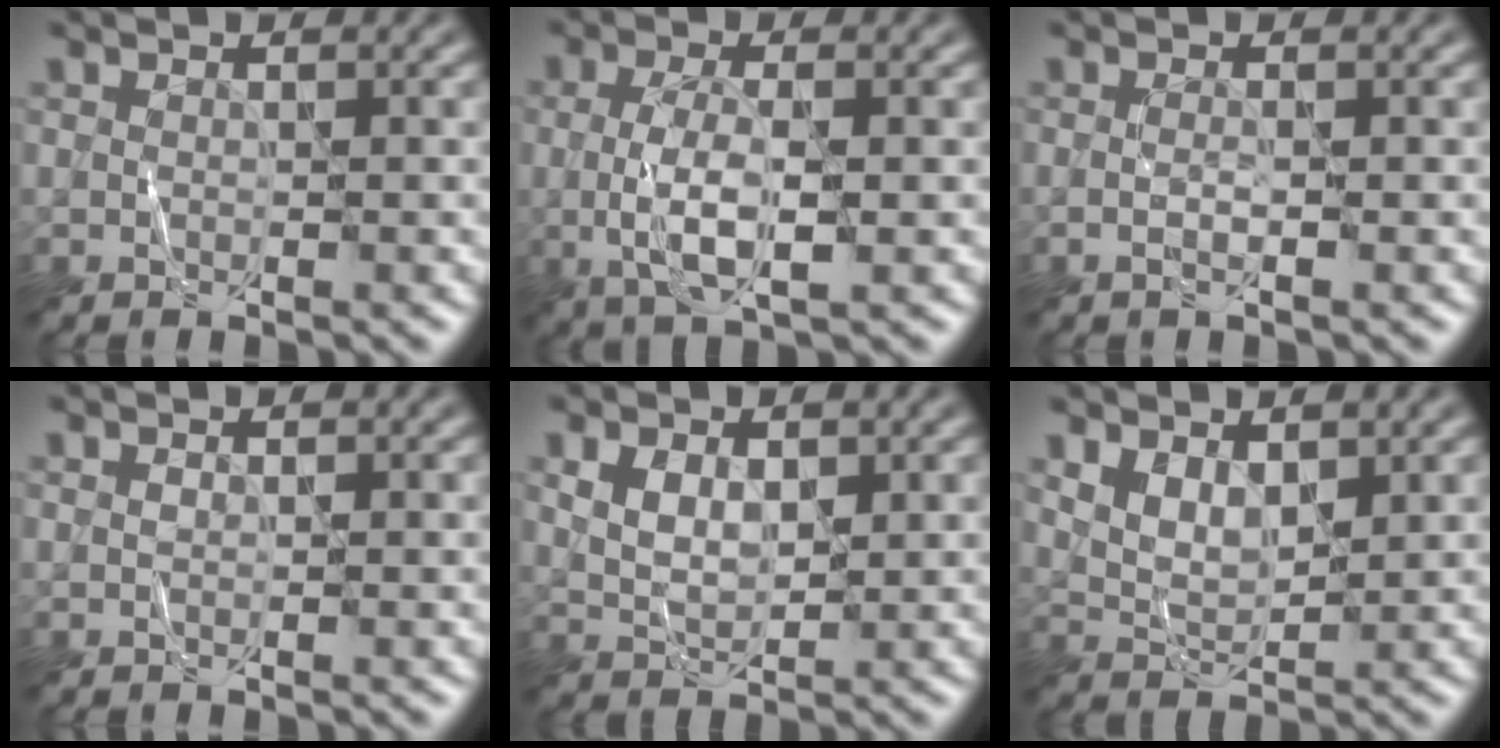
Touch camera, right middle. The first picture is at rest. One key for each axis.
{"total": 4.5, "fx": -0.4, "fy": 1.6, "fz": 4.2, "tx": -0.098, "ty": -0.004, "tz": -0.008}
{"total": 0.9, "fx": -0.3, "fy": 0.1, "fz": 0.8, "tx": -0.017, "ty": -0.002, "tz": -0.007}
{"total": 0.0}
{"total": 2.8, "fx": 1.0, "fy": 1.7, "fz": 2.0, "tx": -0.043, "ty": -0.002, "tz": 0.024}
{"total": 2.8, "fx": 1.5, "fy": 1.4, "fz": 1.8, "tx": -0.041, "ty": -0.005, "tz": 0.036}